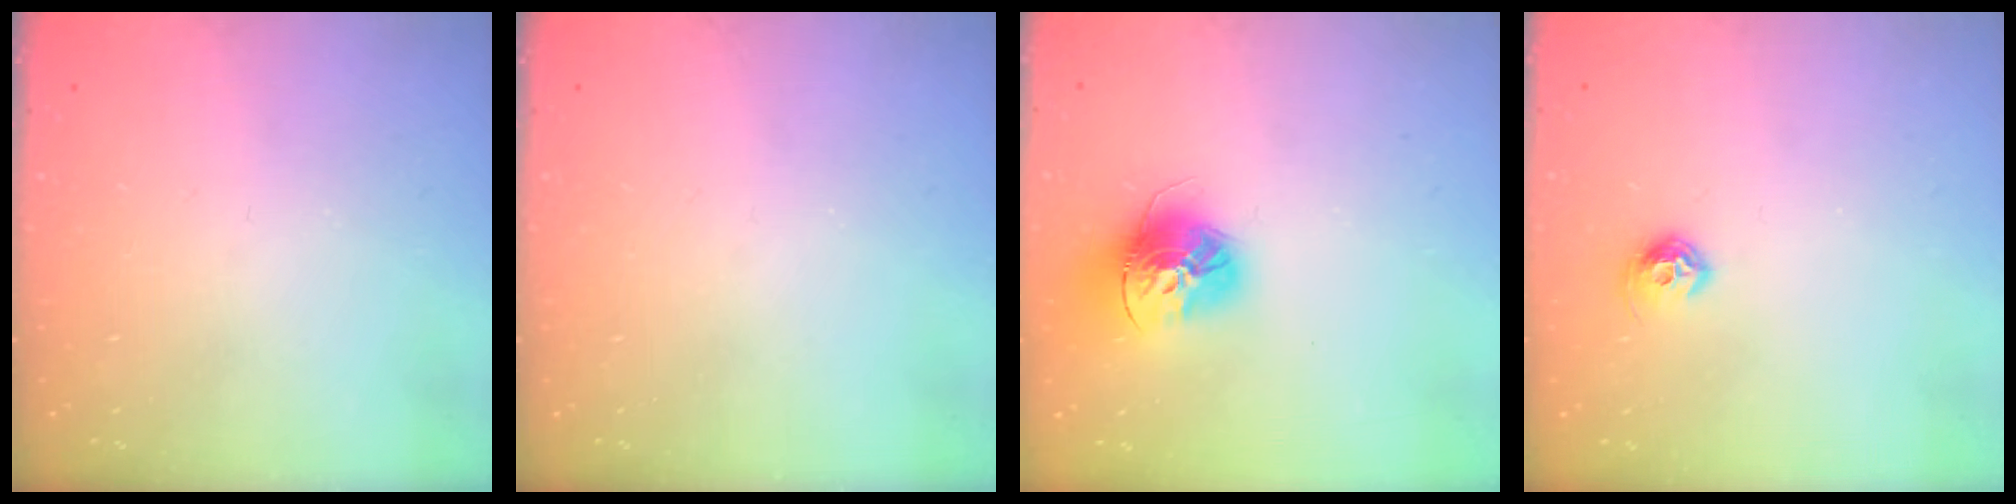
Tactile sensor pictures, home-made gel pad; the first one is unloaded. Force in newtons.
{"total": 0.0}
{"total": 15.1, "press": 15.0, "slide": 1.5}
{"total": 6.9, "press": 6.8, "slide": 1.0}